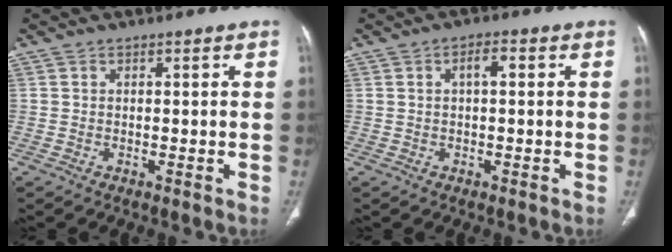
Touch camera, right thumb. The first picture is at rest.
{"total": 2.5, "force": [0.5, 1.0, 2.2], "torque": [-0.038, 0.009, 0.007]}